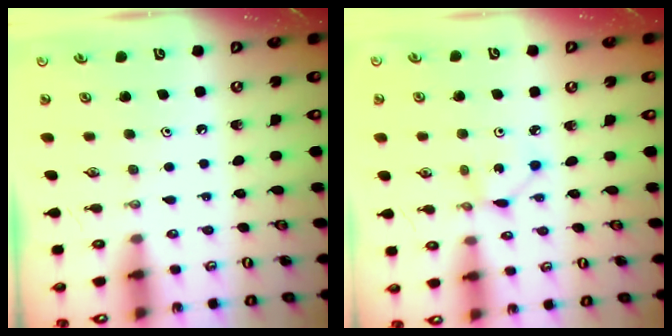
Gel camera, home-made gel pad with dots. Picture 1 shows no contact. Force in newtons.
{"total": 1.6, "press": 1.5, "slide": 0.2}